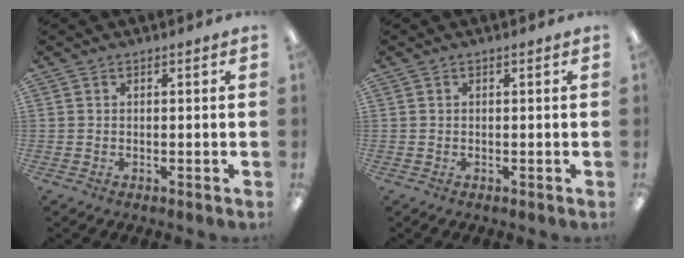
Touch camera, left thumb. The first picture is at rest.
{"total": 0.0}